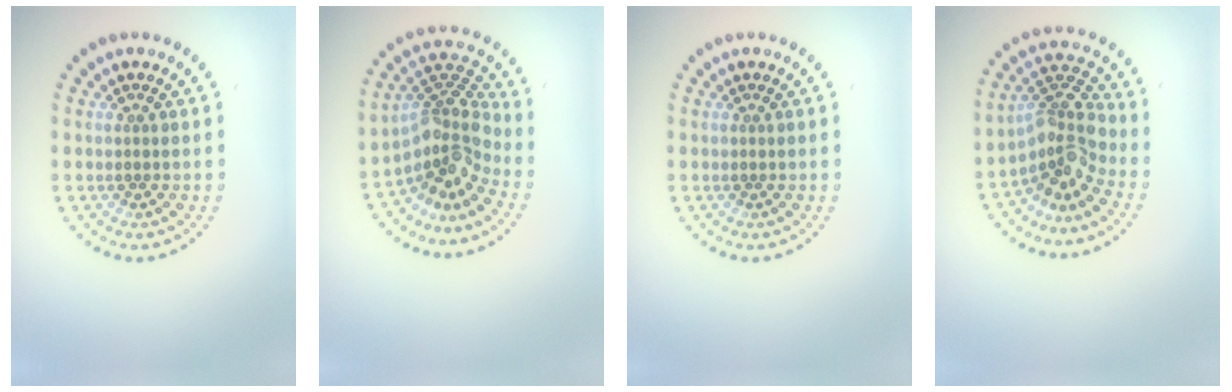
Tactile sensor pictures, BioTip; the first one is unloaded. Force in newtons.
{"total": 4.7, "press": 3.2, "slide": 3.4}
{"total": 0.0}
{"total": 4.0, "press": 3.1, "slide": 2.5}